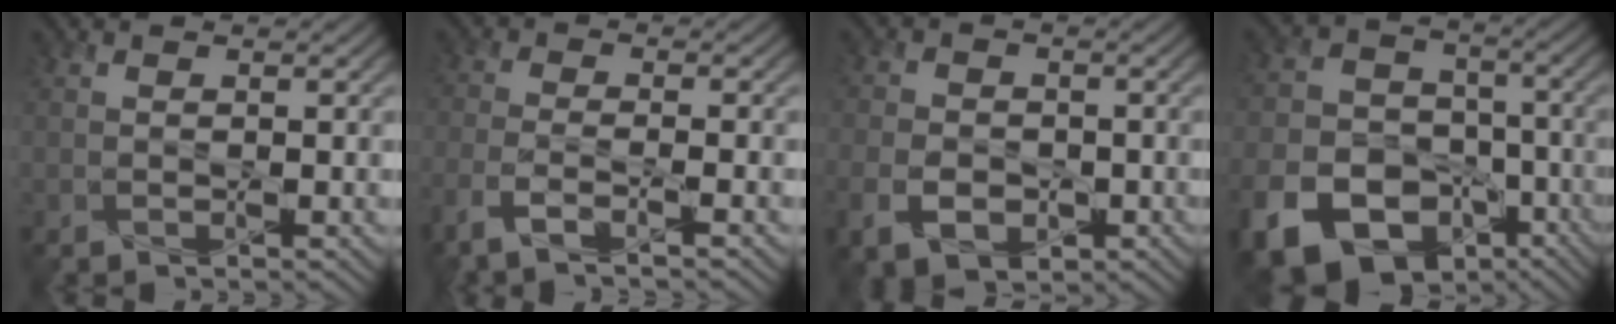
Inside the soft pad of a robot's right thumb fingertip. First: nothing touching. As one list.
[{"total": 5.3, "force": [-3.5, 1.4, 3.7], "torque": [-0.081, -0.007, -0.080]}, {"total": 5.7, "force": [-2.3, 4.0, 3.4], "torque": [-0.078, -0.015, -0.044]}, {"total": 17.1, "force": [-9.3, 12.0, 7.9], "torque": [-0.206, -0.050, -0.156]}]